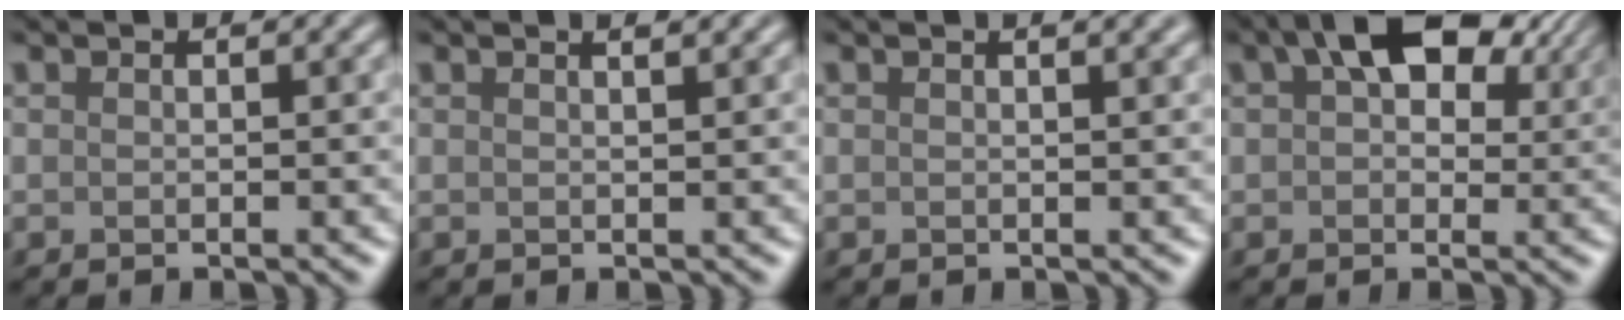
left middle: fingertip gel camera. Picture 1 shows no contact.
{"total": 1.7, "force": [1.2, 0.5, 1.1], "torque": [-0.008, 0.005, 0.000]}
{"total": 2.5, "force": [1.3, 0.9, 1.9], "torque": [-0.010, 0.006, 0.005]}
{"total": 9.0, "force": [4.3, 4.9, 6.2], "torque": [-0.102, 0.023, 0.055]}